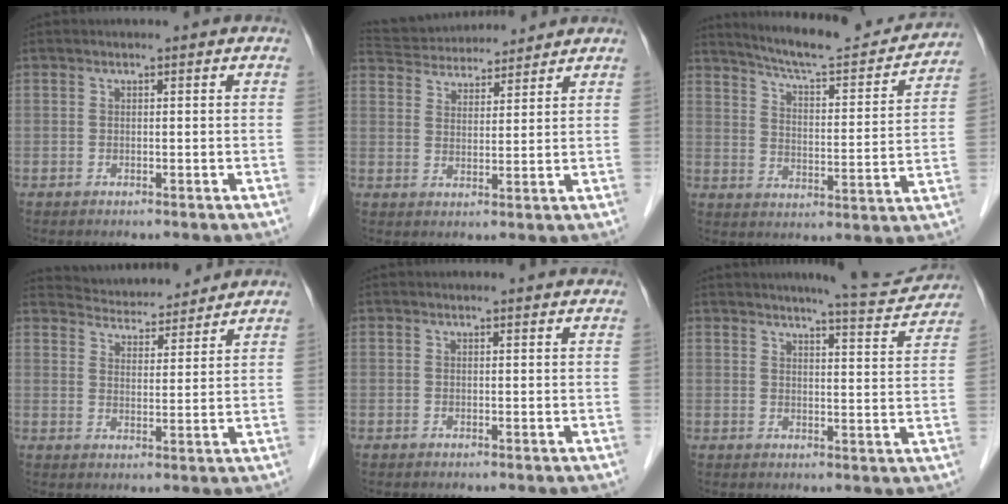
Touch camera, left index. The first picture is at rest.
{"total": 12.3, "force": [11.6, 2.6, 3.2], "torque": [-0.061, 0.037, 0.189]}
{"total": 17.9, "force": [16.7, 1.9, 6.1], "torque": [-0.093, -0.022, 0.228]}
{"total": 10.3, "force": [9.9, 1.7, 2.0], "torque": [-0.036, 0.014, 0.150]}
{"total": 2.5, "force": [2.4, 0.3, 0.4], "torque": [-0.012, 0.008, 0.022]}
{"total": 8.6, "force": [8.3, 0.1, 2.2], "torque": [-0.036, -0.016, 0.098]}